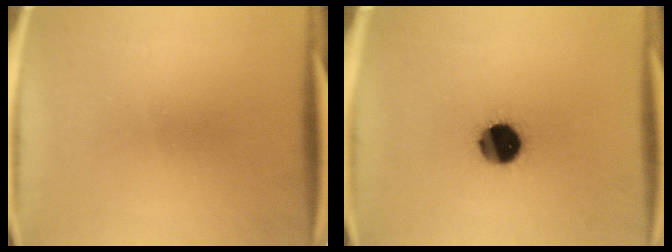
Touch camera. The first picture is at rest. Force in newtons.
{"total": 11.8}